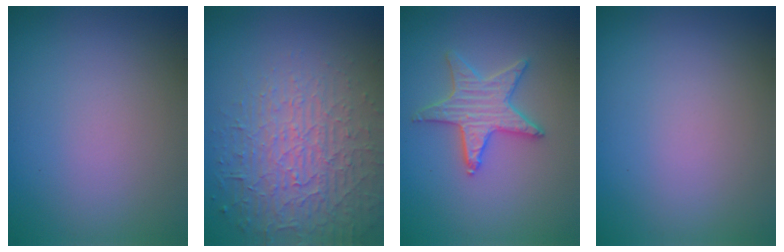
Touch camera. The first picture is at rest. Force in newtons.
{"total": 5.5, "press": 4.5, "slide": 3.2}
{"total": 3.5, "press": 3.4, "slide": 0.9}
{"total": 0.0}